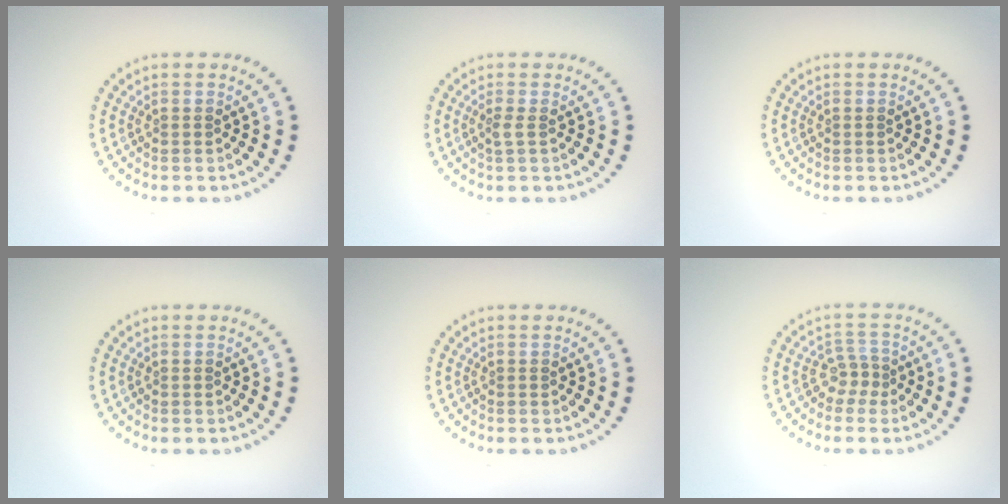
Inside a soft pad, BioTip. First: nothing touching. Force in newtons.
{"total": 0.9, "press": 0.6, "slide": 0.6}
{"total": 0.0}
{"total": 0.0}
{"total": 0.0}
{"total": 1.9, "press": 1.4, "slide": 1.3}